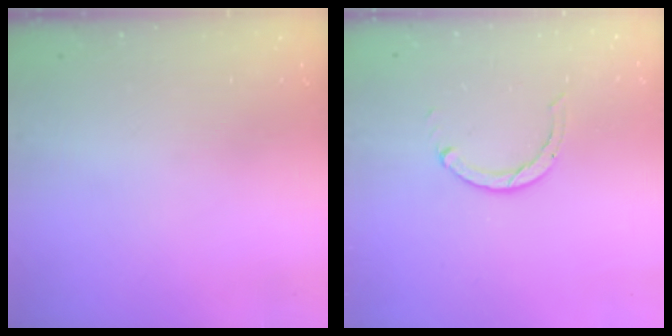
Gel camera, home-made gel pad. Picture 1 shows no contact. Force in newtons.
{"total": 3.2, "press": 3.1, "slide": 0.4}